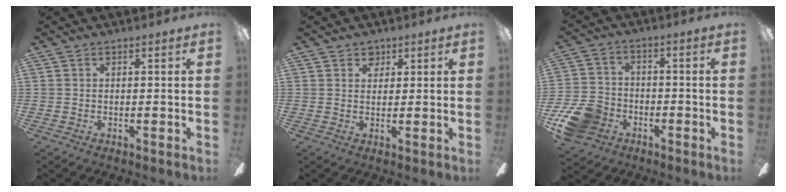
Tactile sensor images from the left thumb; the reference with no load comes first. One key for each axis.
{"total": 3.2, "fx": 2.0, "fy": 2.3, "fz": 0.6, "tx": -0.002, "ty": -0.001, "tz": 0.034}
{"total": 11.4, "fx": -5.7, "fy": 8.4, "fz": 5.2, "tx": -0.121, "ty": 0.043, "tz": -0.104}